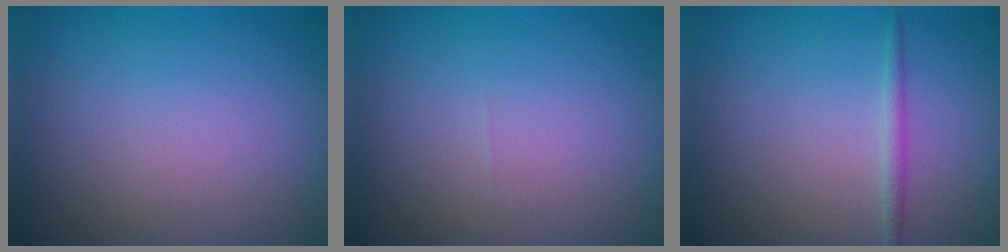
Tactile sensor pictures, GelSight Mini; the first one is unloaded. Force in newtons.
{"total": 0.0}
{"total": 1.1, "press": 1.1, "slide": 0.1}